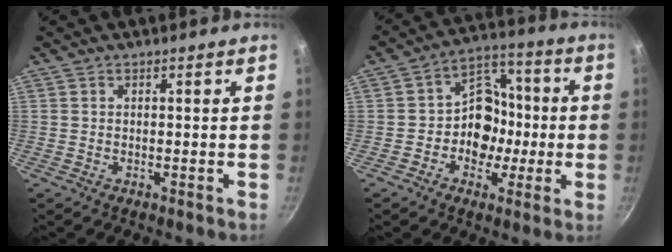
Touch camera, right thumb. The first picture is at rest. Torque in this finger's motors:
{"motor_torque": [0.50, 1.08, 0.78, -0.57, 0.00]}